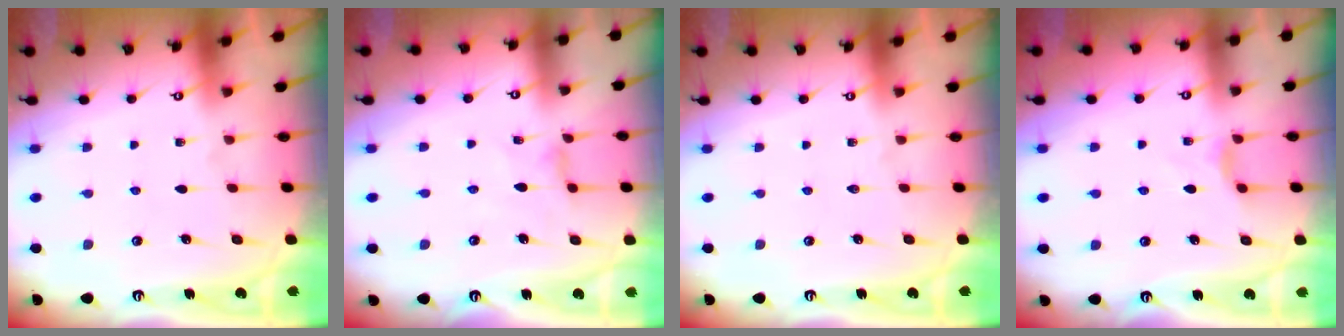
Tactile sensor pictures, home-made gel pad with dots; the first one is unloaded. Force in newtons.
{"total": 2.4, "press": 2.4, "slide": 0.4}
{"total": 0.0}
{"total": 3.0, "press": 3.0, "slide": 0.5}